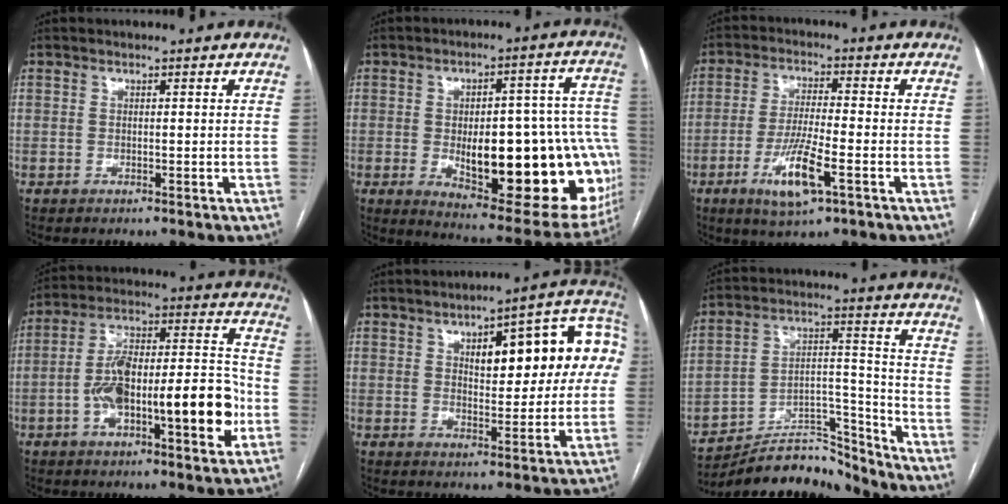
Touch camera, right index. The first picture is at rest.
{"total": 27.1, "force": [-5.4, 9.4, 24.9], "torque": [-0.247, 0.018, -0.041]}
{"total": 9.1, "force": [-3.9, 1.2, 8.2], "torque": [-0.161, -0.014, -0.068]}
{"total": 19.6, "force": [-4.9, 5.2, 18.2], "torque": [-0.291, 0.030, -0.068]}
{"total": 16.3, "force": [3.8, 5.3, 14.9], "torque": [-0.196, 0.039, 0.051]}
{"total": 14.3, "force": [-13.9, 3.0, 1.4], "torque": [-0.010, 0.058, -0.226]}